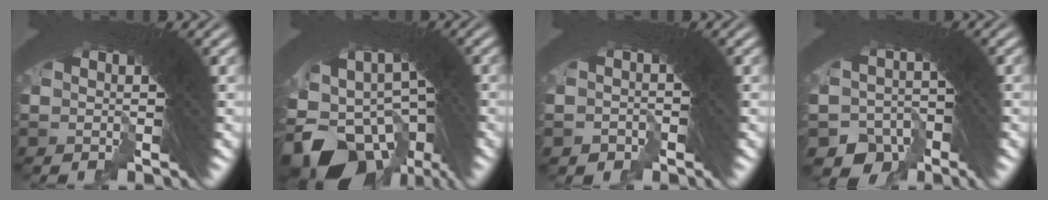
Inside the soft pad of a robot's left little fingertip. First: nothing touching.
{"total": 14.9, "force": [-5.1, 9.9, 9.8], "torque": [-0.218, -0.062, -0.058]}
{"total": 2.2, "force": [-2.0, 0.2, -1.0], "torque": [0.024, -0.001, -0.036]}
{"total": 7.6, "force": [-4.7, 5.5, 2.4], "torque": [-0.055, -0.039, -0.067]}